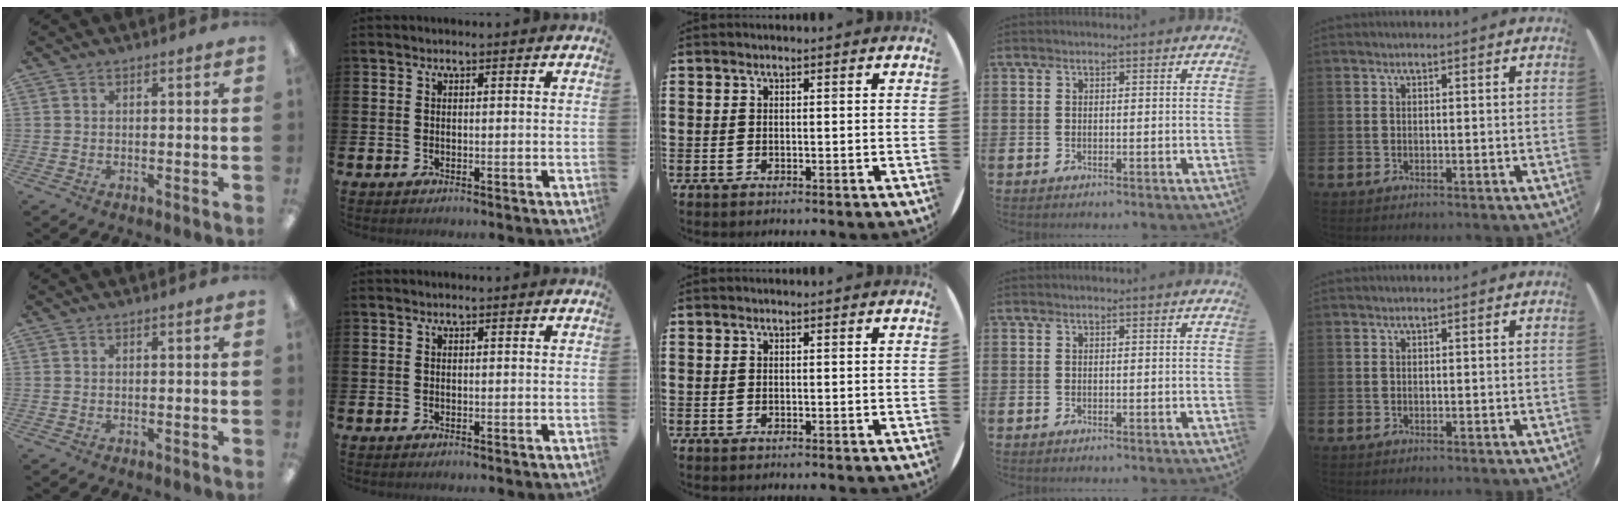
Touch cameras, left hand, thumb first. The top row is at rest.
{}